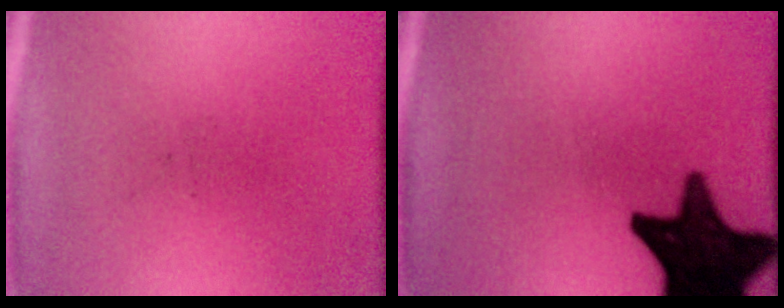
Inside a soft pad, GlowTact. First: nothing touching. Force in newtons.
{"total": 19.0}